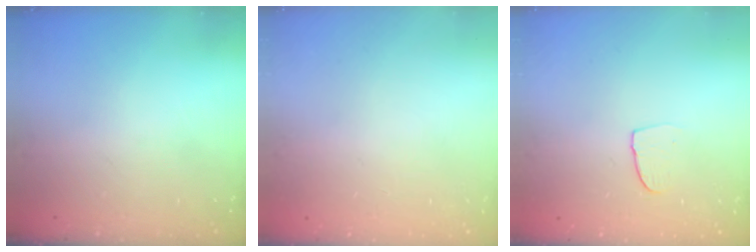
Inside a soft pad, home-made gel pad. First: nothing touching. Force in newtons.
{"total": 0.0}
{"total": 5.0, "press": 4.9, "slide": 0.5}